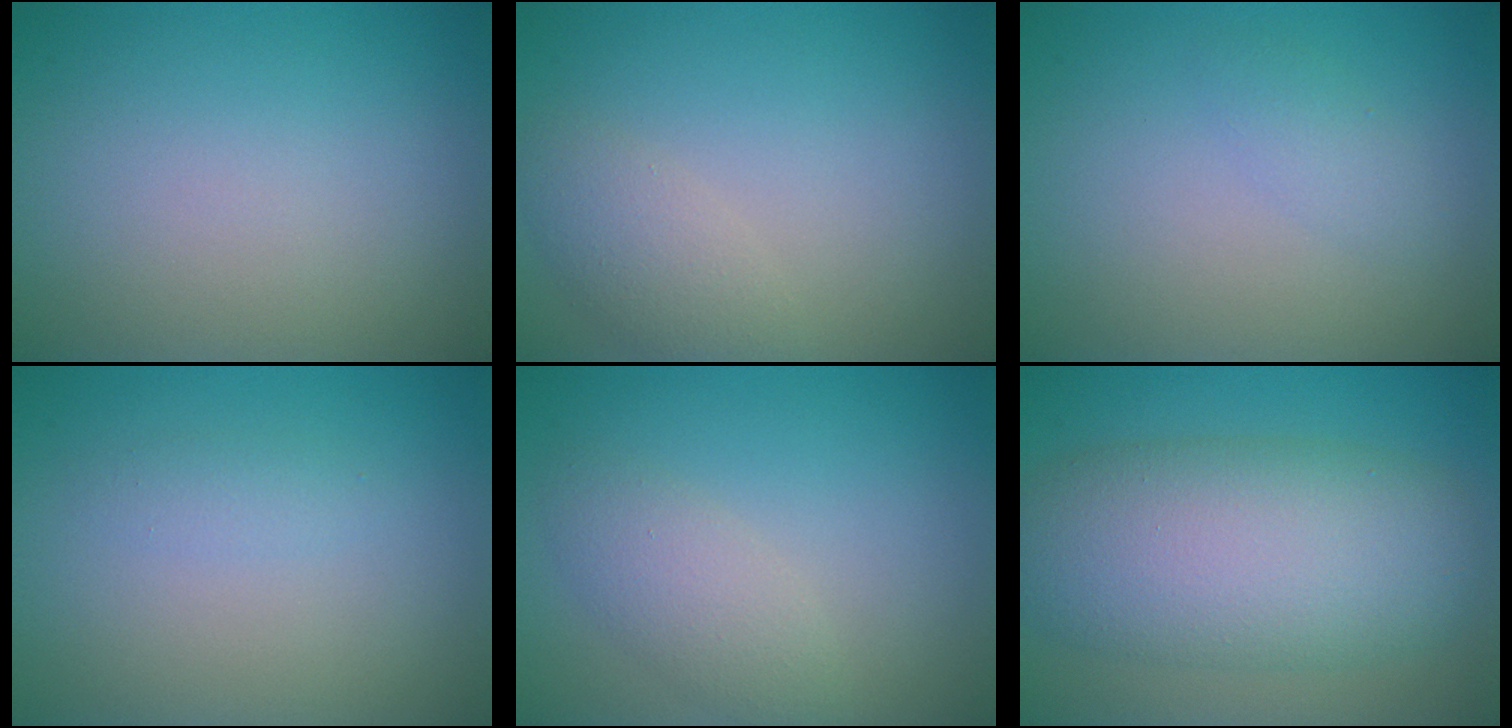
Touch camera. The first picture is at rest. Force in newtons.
{"total": 2.4, "press": 2.4, "slide": 0.2}
{"total": 1.3, "press": 1.3, "slide": 0.0}
{"total": 0.9, "press": 0.9, "slide": 0.0}
{"total": 2.7, "press": 2.7, "slide": 0.1}
{"total": 9.4, "press": 9.4, "slide": 0.5}